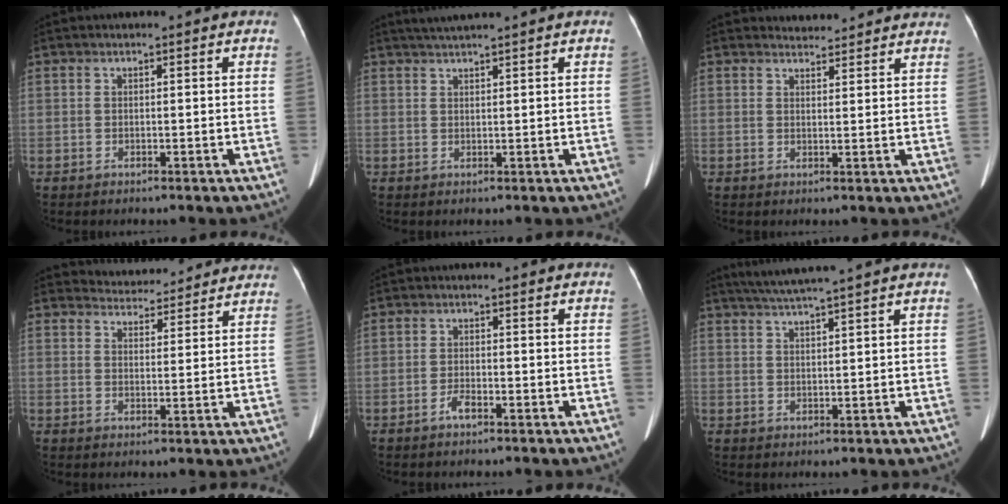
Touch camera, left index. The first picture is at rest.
{"total": 2.9, "force": [2.5, -0.8, 1.3], "torque": [-0.020, 0.017, 0.049]}
{"total": 5.8, "force": [5.7, 1.1, 0.4], "torque": [0.000, 0.014, 0.054]}
{"total": 9.1, "force": [8.8, 2.0, 0.5], "torque": [0.007, 0.015, 0.102]}
{"total": 1.9, "force": [-1.3, 0.4, 1.2], "torque": [-0.027, -0.001, -0.024]}
{"total": 6.4, "force": [5.3, -1.5, 3.3], "torque": [-0.055, 0.018, 0.088]}